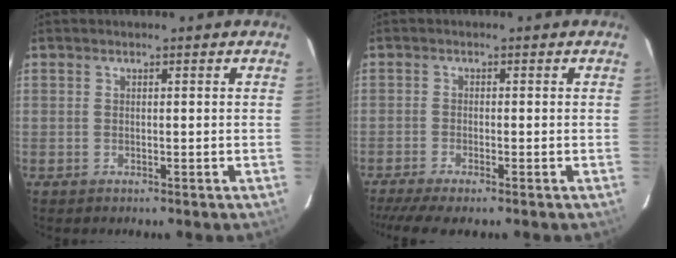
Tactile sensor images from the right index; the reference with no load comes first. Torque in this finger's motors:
{"motor_torque": [1.10, -1.04, 0.43, 0.08]}